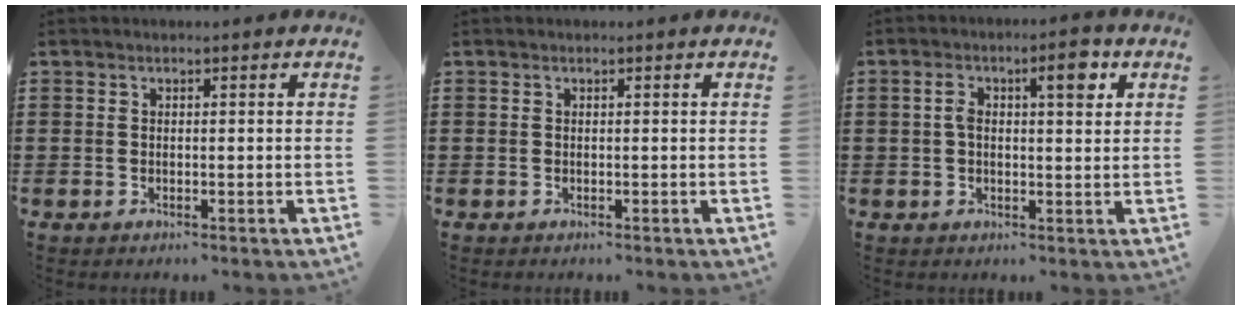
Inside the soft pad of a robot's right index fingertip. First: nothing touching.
{"total": 0.0}
{"total": 5.5, "force": [1.8, 1.9, 4.8], "torque": [-0.083, 0.006, 0.025]}